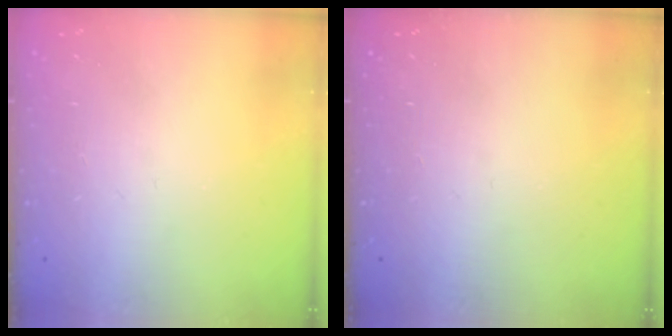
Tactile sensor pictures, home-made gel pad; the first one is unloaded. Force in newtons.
{"total": 0.0}